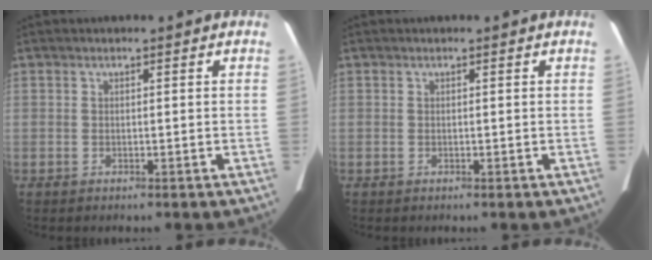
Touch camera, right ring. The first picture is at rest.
{"total": 0.0}